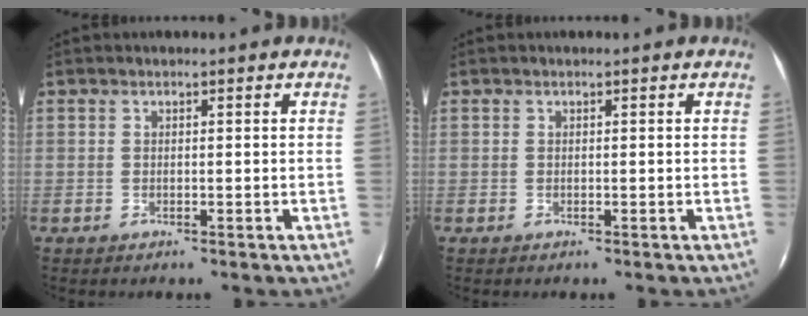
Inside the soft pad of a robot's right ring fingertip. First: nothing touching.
{"total": 0.0}